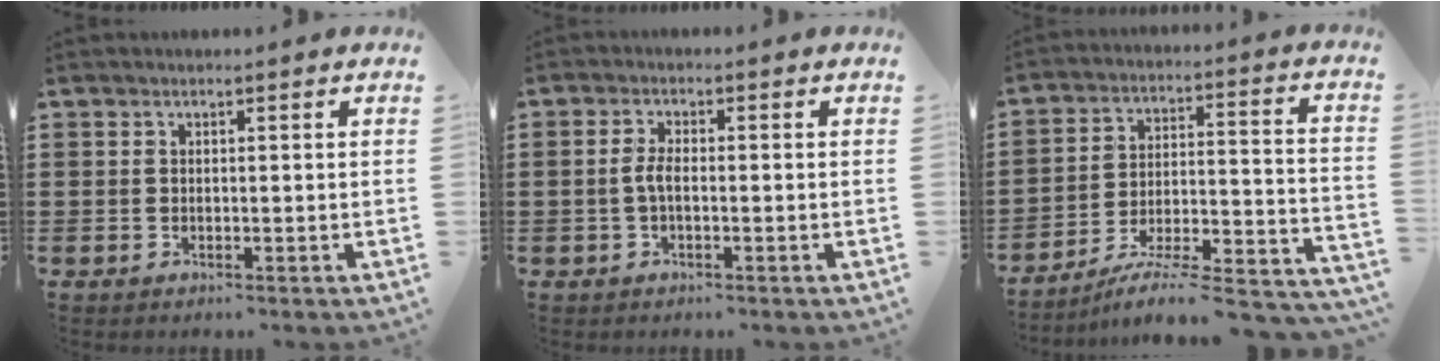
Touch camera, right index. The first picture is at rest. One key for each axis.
{"total": 2.4, "fx": -0.6, "fy": 0.7, "fz": 2.2, "tx": -0.054, "ty": -0.004, "tz": -0.018}
{"total": 6.6, "fx": -5.8, "fy": -0.2, "fz": 3.1, "tx": -0.044, "ty": -0.013, "tz": -0.119}